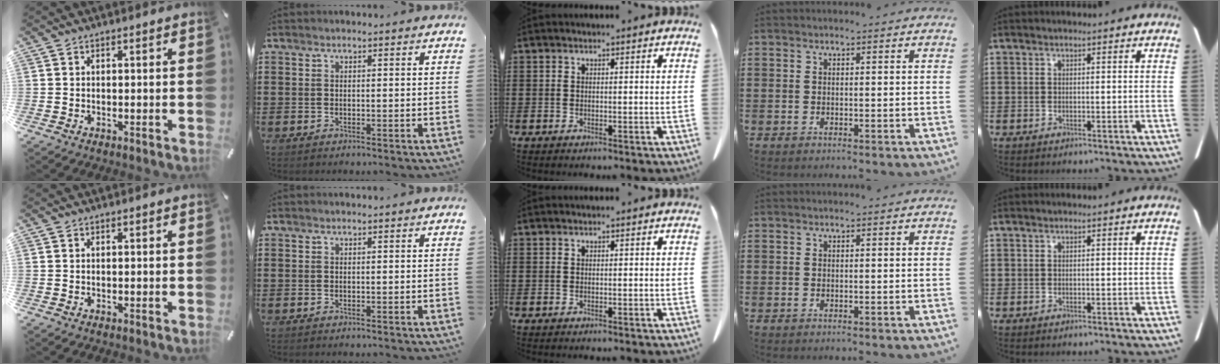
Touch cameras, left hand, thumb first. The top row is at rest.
{}